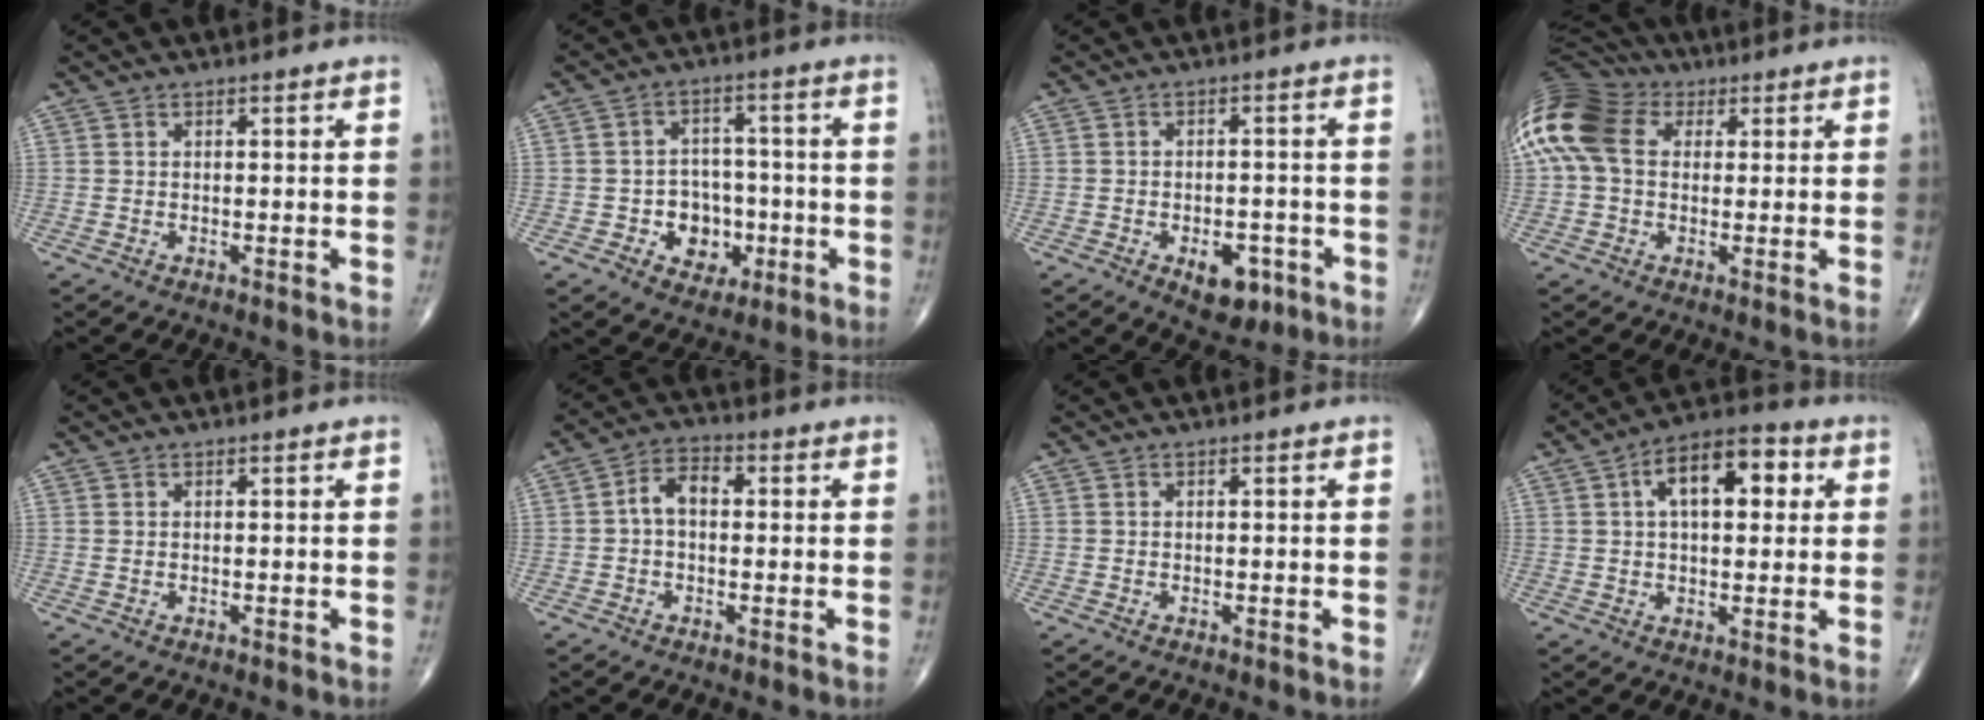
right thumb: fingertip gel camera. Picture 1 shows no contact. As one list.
[{"total": 8.1, "force": [-2.4, 6.7, 4.0], "torque": [-0.017, 0.024, -0.035]}, {"total": 7.0, "force": [-3.2, 4.1, 4.7], "torque": [-0.042, 0.013, -0.037]}, {"total": 16.8, "force": [3.9, 12.4, 10.7], "torque": [-0.238, 0.044, 0.064]}, {"total": 0.0}, {"total": 5.4, "force": [0.1, 3.4, 4.1], "torque": [-0.064, 0.022, -0.006]}, {"total": 0.0}, {"total": 12.2, "force": [3.4, 6.2, 9.9], "torque": [-0.131, 0.020, 0.044]}]